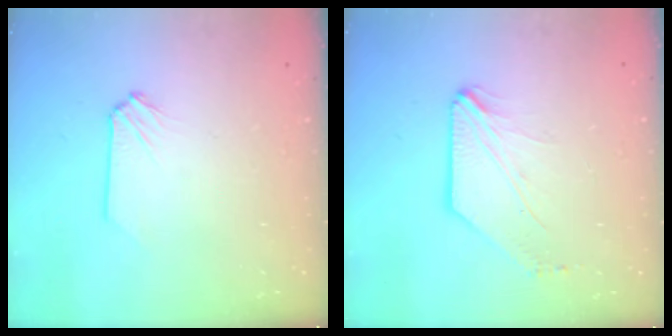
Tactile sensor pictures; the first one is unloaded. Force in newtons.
{"total": 1.7, "press": 1.7, "slide": 0.3}